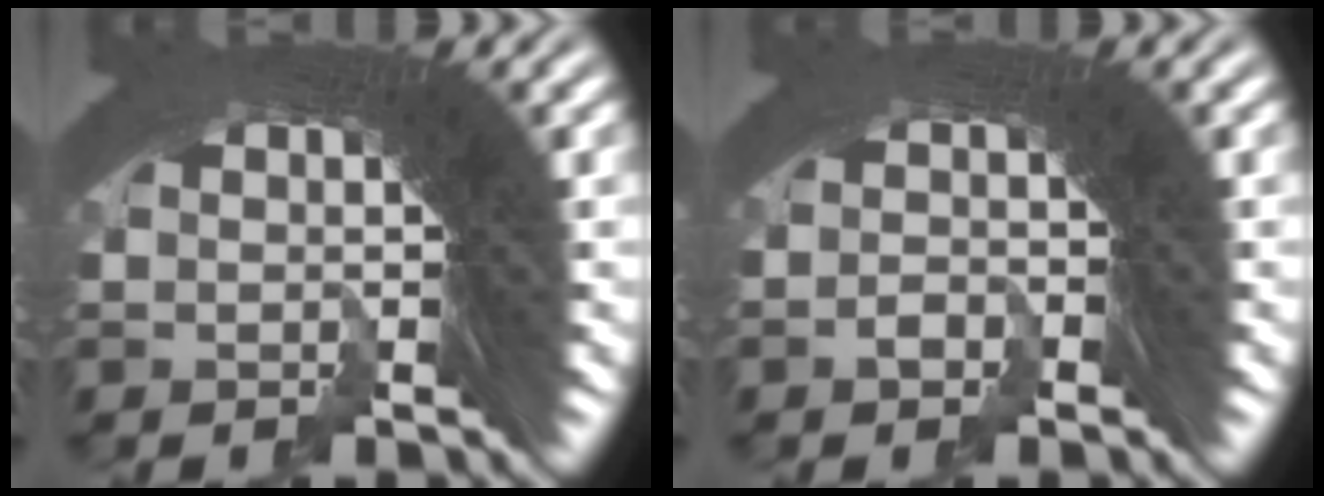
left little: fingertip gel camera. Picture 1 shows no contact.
{"total": 2.6, "force": [-2.4, 0.7, -0.9], "torque": [0.011, -0.013, -0.036]}